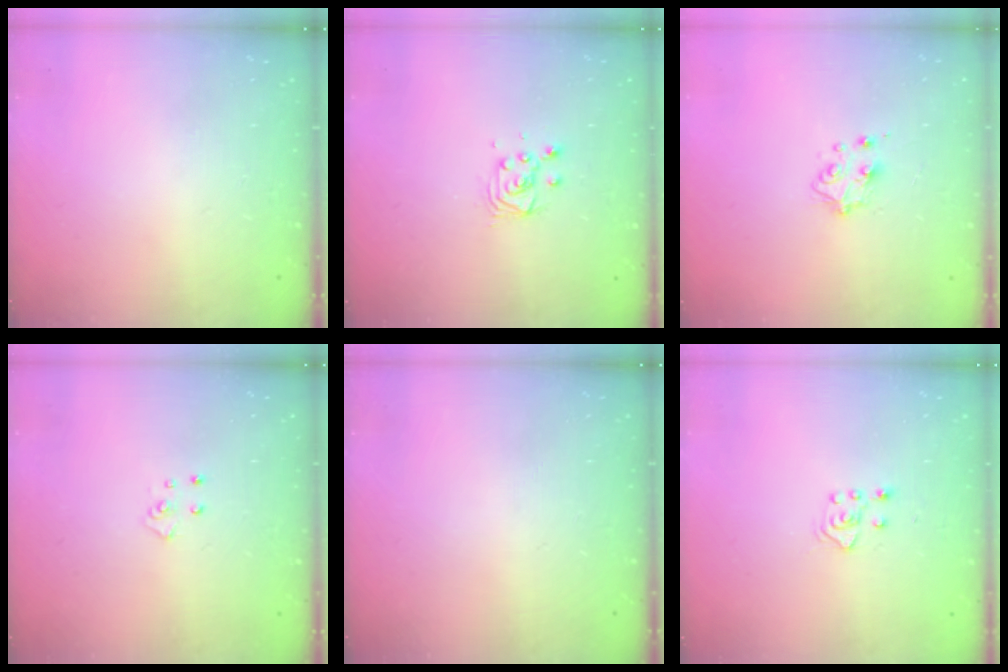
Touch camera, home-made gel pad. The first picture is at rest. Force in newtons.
{"total": 4.6, "press": 4.6, "slide": 0.5}
{"total": 4.8, "press": 4.8, "slide": 0.4}
{"total": 3.9, "press": 3.8, "slide": 0.4}
{"total": 0.0}
{"total": 4.9, "press": 4.8, "slide": 0.8}